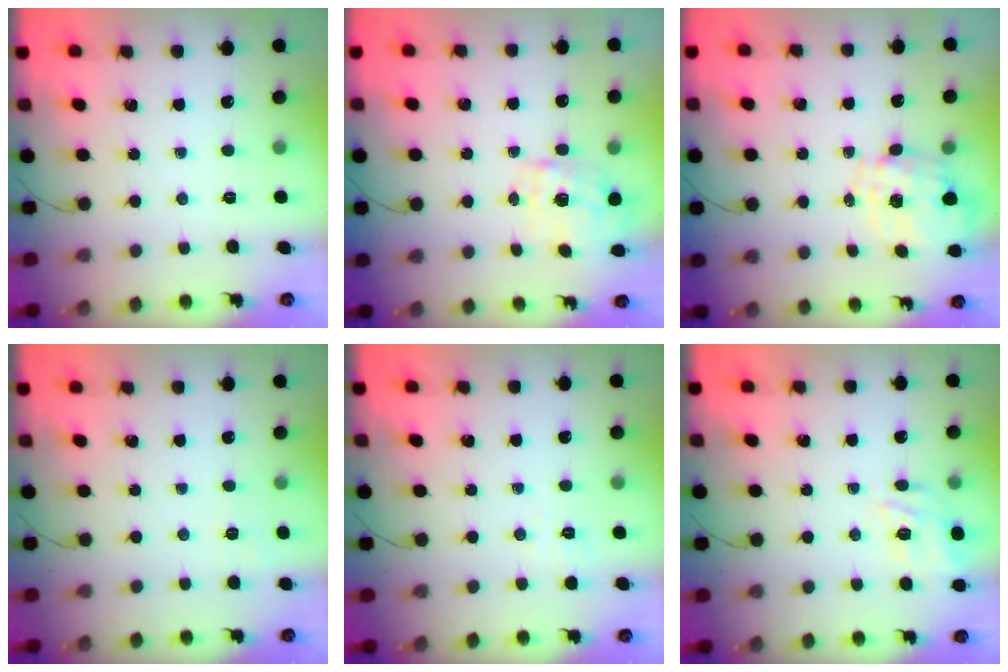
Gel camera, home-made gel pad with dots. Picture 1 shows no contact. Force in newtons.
{"total": 2.3, "press": 2.3, "slide": 0.3}
{"total": 1.3, "press": 1.2, "slide": 0.4}
{"total": 3.7, "press": 3.3, "slide": 1.8}
{"total": 2.1, "press": 1.6, "slide": 1.4}
{"total": 6.5, "press": 6.4, "slide": 1.0}